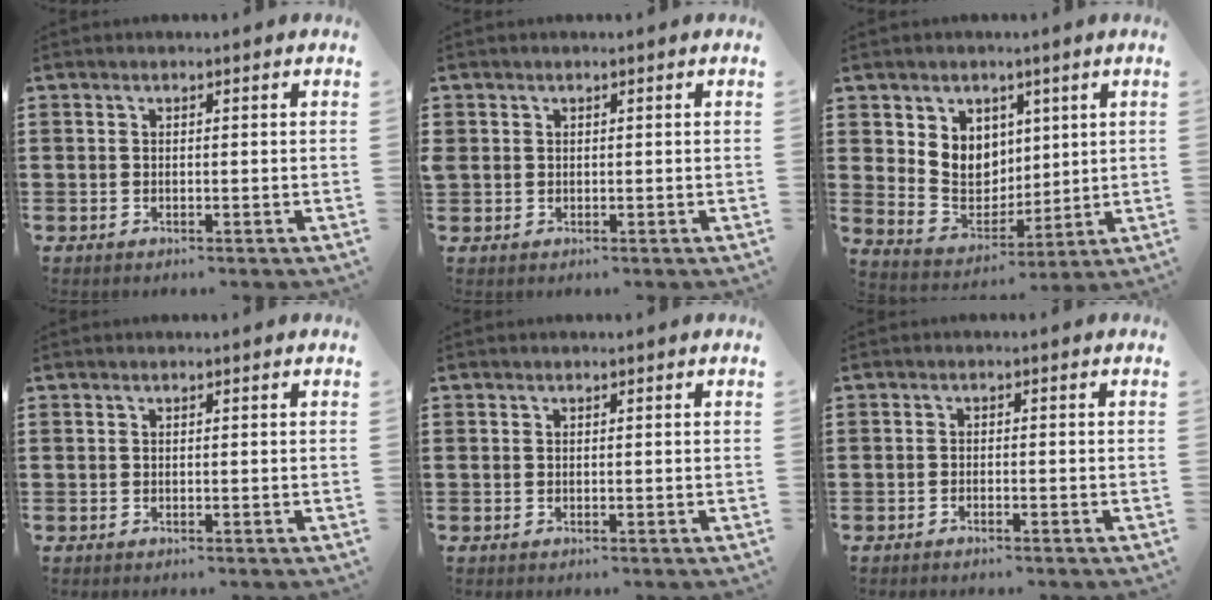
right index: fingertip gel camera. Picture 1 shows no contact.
{"total": 0.8, "force": [0.2, 0.7, 0.1], "torque": [-0.004, 0.004, 0.004]}
{"total": 6.6, "force": [2.9, 5.9, 0.8], "torque": [-0.035, -0.010, 0.055]}
{"total": 0.0}
{"total": 0.0}
{"total": 1.1, "force": [-1.1, -0.2, 0.3], "torque": [-0.007, -0.003, -0.021]}